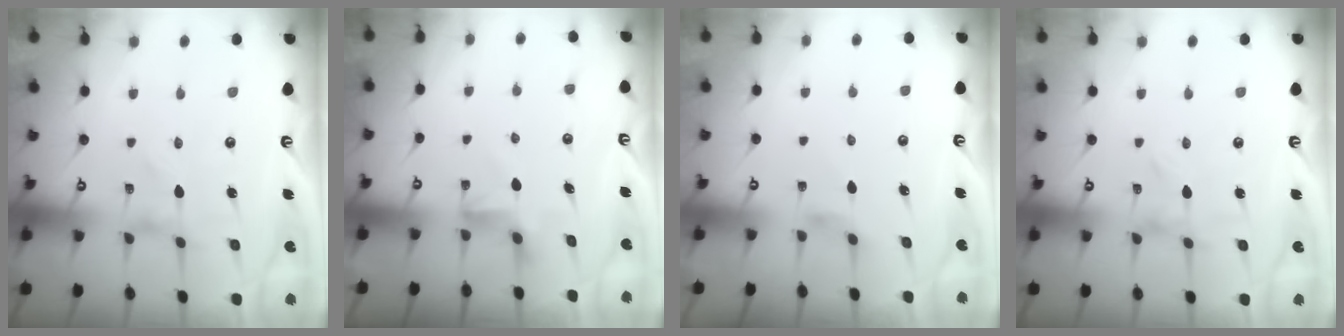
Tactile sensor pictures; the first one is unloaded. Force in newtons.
{"total": 4.7, "press": 4.6, "slide": 0.6}
{"total": 2.5, "press": 2.4, "slide": 0.4}
{"total": 0.0}